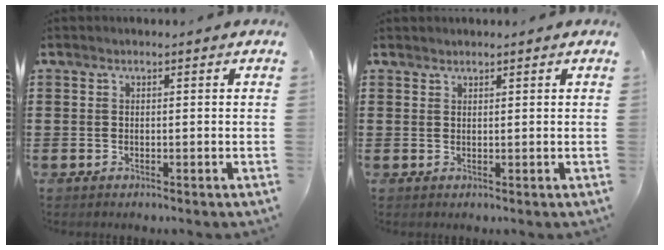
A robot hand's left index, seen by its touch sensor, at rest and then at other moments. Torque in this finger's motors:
{"motor_torque": [-0.57, 0.21, -0.07, -0.03]}